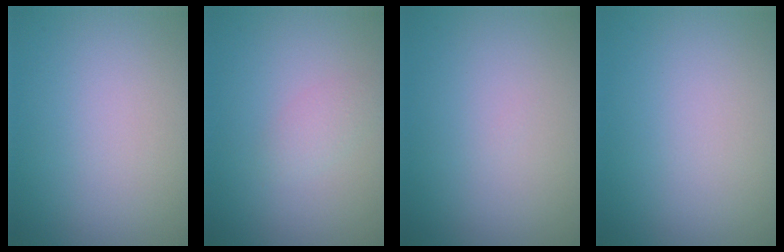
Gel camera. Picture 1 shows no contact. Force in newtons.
{"total": 1.3, "press": 1.3, "slide": 0.1}
{"total": 0.0}
{"total": 0.0}